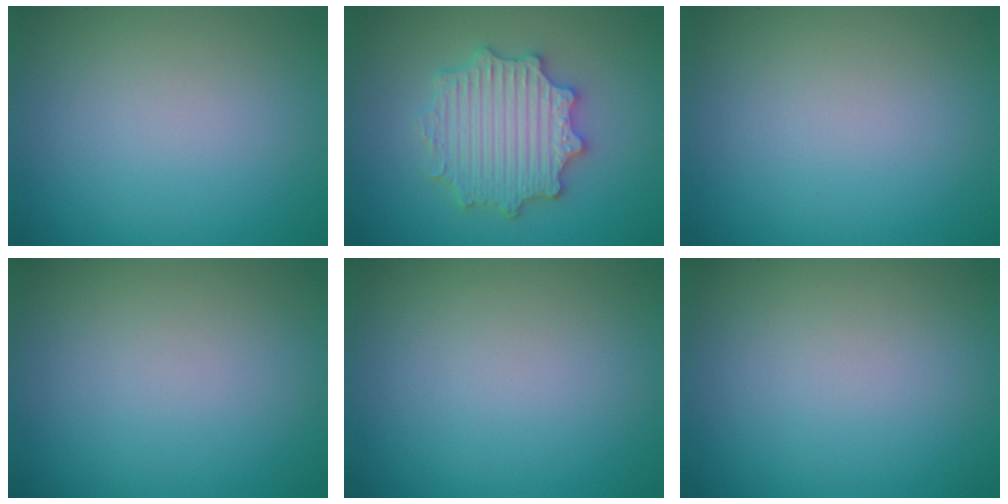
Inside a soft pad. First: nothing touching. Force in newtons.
{"total": 5.6, "press": 5.5, "slide": 1.0}
{"total": 0.0}
{"total": 0.0}
{"total": 0.0}
{"total": 0.0}